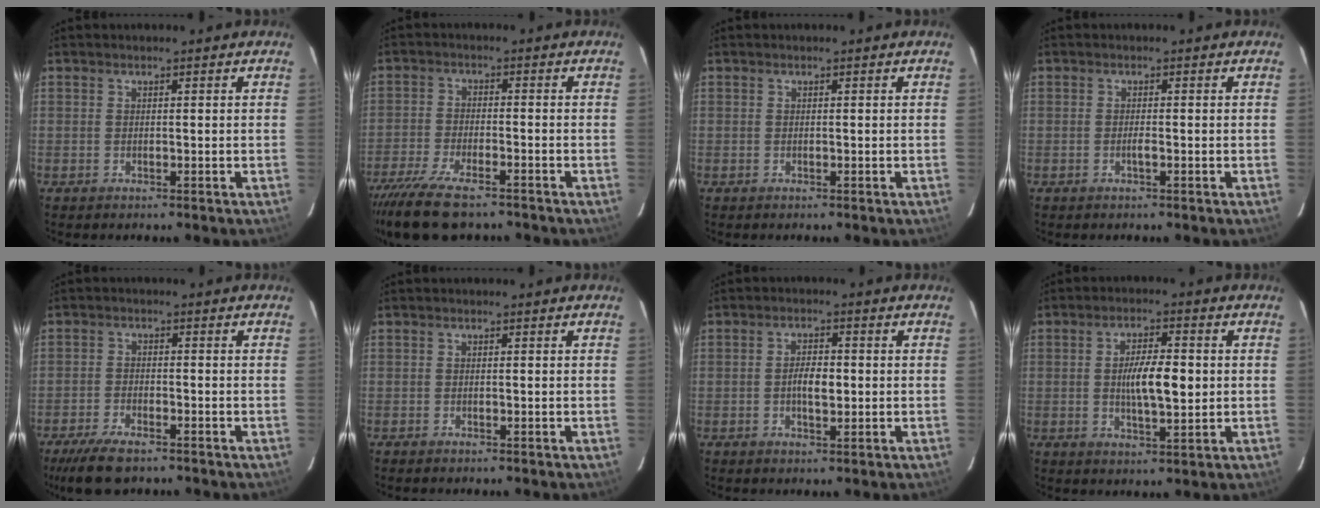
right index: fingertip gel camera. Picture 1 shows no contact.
{"total": 11.6, "force": [-9.3, 2.3, 6.4], "torque": [-0.109, -0.025, -0.152]}
{"total": 0.0}
{"total": 0.9, "force": [-0.4, 0.0, 0.8], "torque": [-0.016, 0.000, -0.008]}
{"total": 6.9, "force": [-5.3, 1.9, 4.0], "torque": [-0.074, -0.016, -0.092]}
{"total": 0.5, "force": [-0.5, 0.1, 0.2], "torque": [-0.009, -0.002, -0.008]}
{"total": 3.7, "force": [-0.4, 1.4, 3.4], "torque": [-0.061, 0.002, -0.007]}
{"total": 7.4, "force": [0.1, 1.9, 7.2], "torque": [-0.130, 0.004, 0.003]}